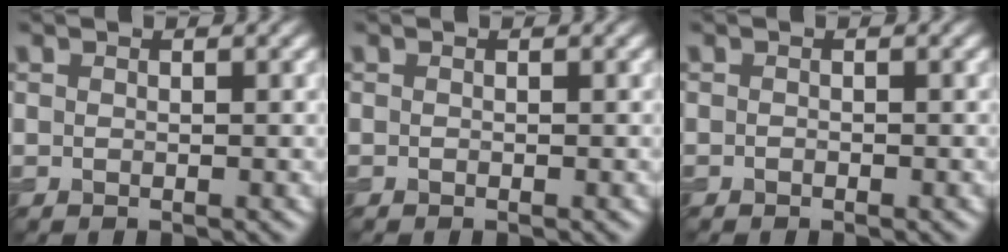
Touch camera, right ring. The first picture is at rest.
{"total": 0.0}
{"total": 0.0}